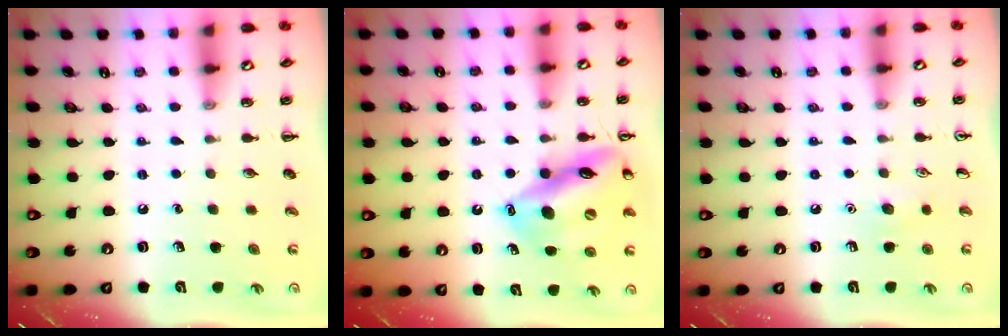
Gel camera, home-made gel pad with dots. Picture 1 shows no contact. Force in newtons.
{"total": 17.2, "press": 17.1, "slide": 1.7}
{"total": 5.6, "press": 5.4, "slide": 1.7}